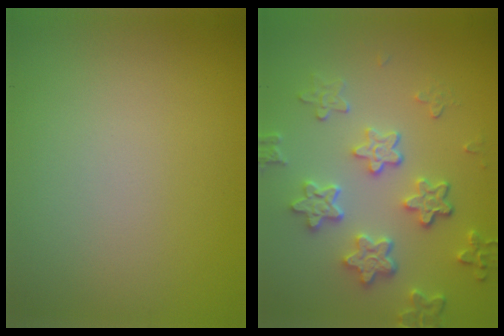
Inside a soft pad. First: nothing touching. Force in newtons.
{"total": 5.0, "press": 4.2, "slide": 2.7}